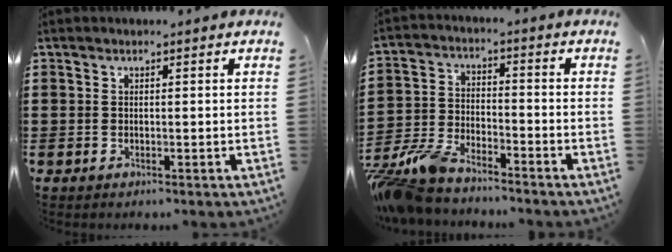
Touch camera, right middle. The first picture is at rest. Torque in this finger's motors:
{"motor_torque": [1.24, -0.89, 0.55, 0.06]}